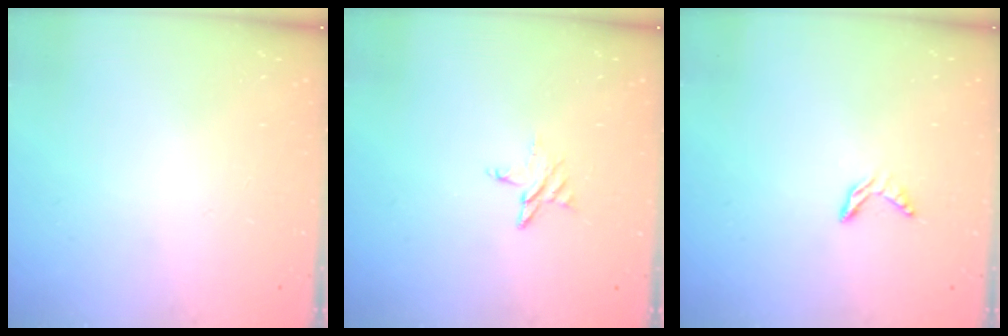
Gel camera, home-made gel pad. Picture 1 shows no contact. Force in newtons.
{"total": 4.7, "press": 4.7, "slide": 0.5}
{"total": 5.3, "press": 5.2, "slide": 0.5}